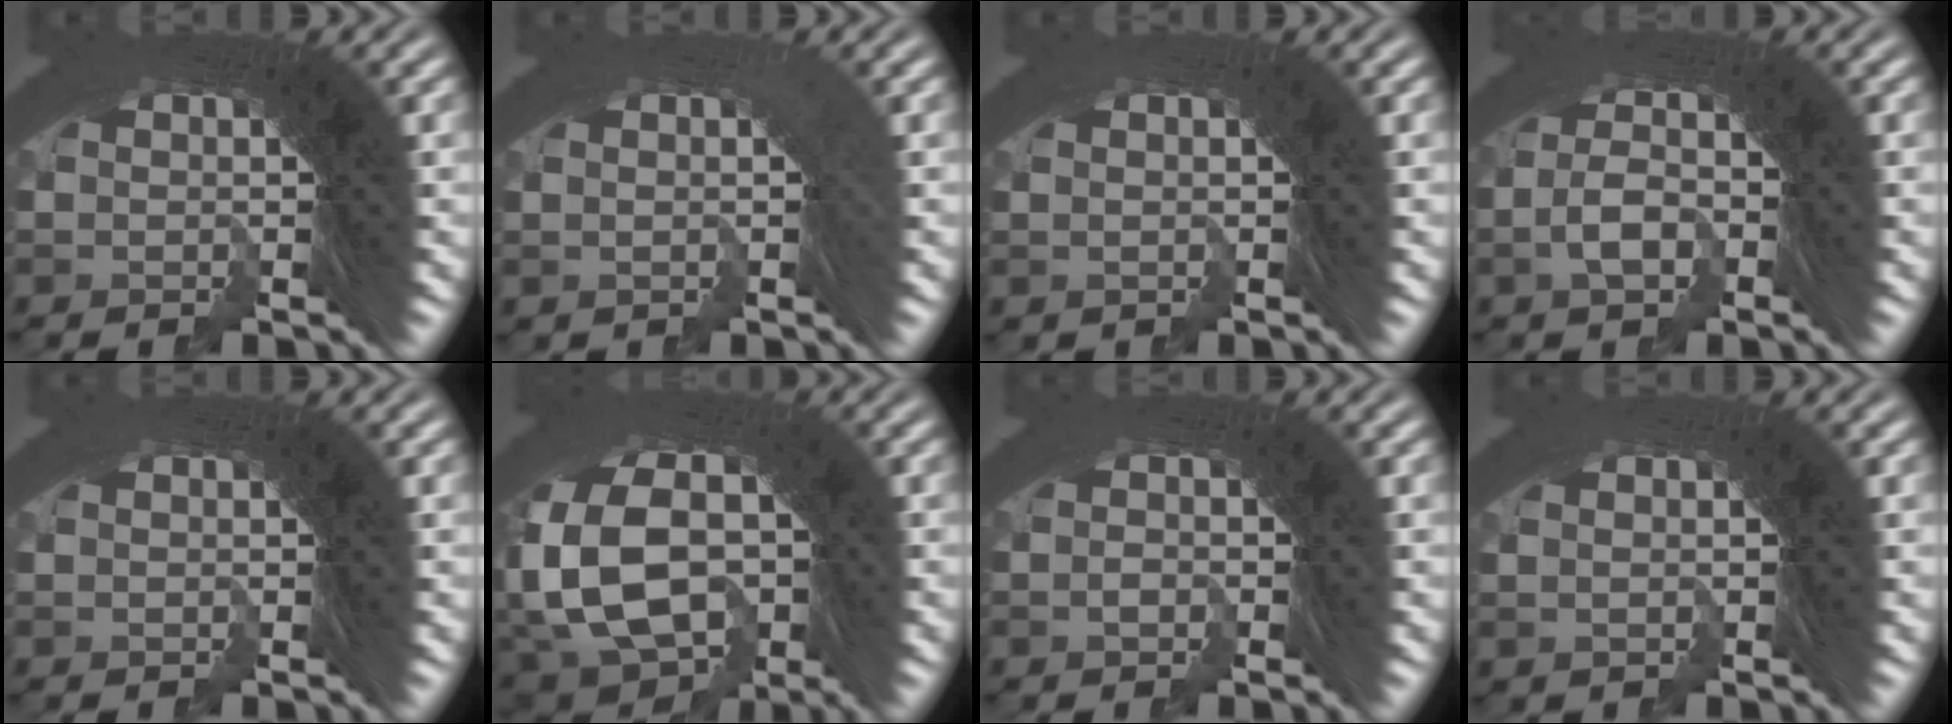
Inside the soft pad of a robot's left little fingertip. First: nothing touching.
{"total": 1.0, "force": [-0.7, -0.1, -0.7], "torque": [0.004, -0.002, -0.005]}
{"total": 0.7, "force": [-0.4, 0.0, -0.5], "torque": [0.004, -0.003, -0.004]}
{"total": 3.5, "force": [-1.5, 2.9, 1.5], "torque": [-0.009, 0.011, -0.036]}
{"total": 0.0}
{"total": 14.5, "force": [-3.0, 11.6, 8.2], "torque": [-0.177, -0.031, -0.049]}
{"total": 1.6, "force": [-1.3, 0.3, -0.9], "torque": [0.017, -0.006, -0.018]}
{"total": 0.0}